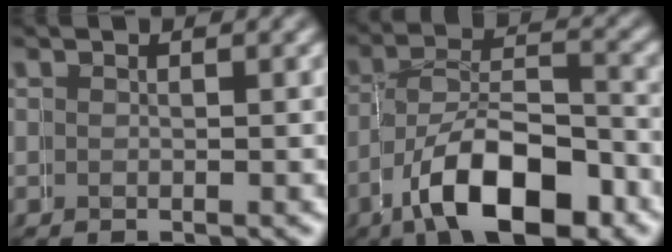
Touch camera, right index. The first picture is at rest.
{"total": 9.3, "force": [-4.5, 4.8, 6.6], "torque": [-0.106, -0.033, -0.061]}